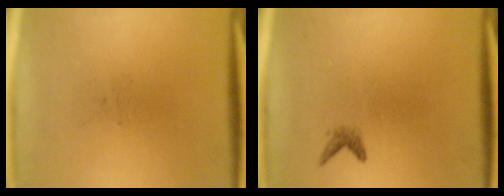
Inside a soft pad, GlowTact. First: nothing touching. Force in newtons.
{"total": 0.9}